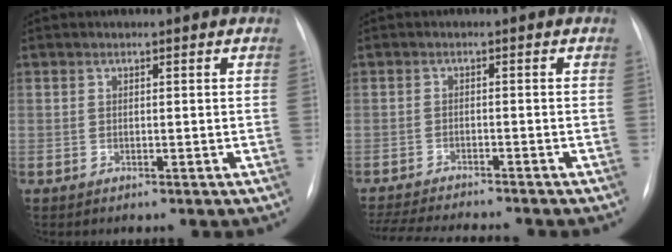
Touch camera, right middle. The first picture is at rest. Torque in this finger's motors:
{"motor_torque": [0.09, -0.09, 0.02, 0.03]}